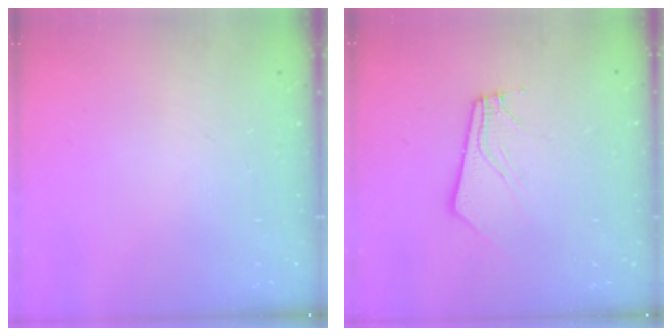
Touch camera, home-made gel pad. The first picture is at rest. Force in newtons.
{"total": 4.3, "press": 4.3, "slide": 0.3}